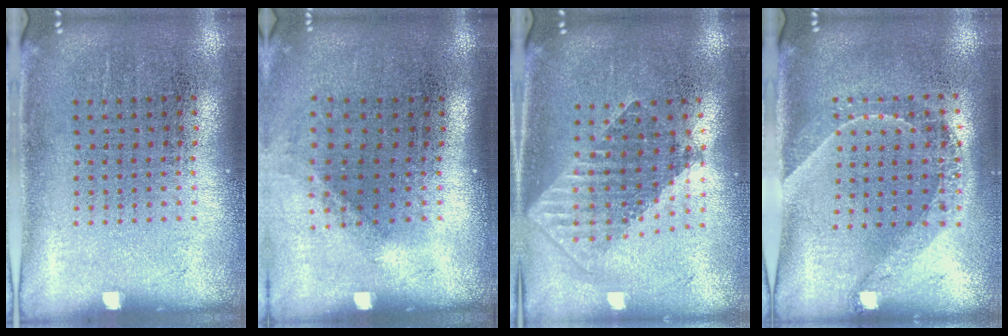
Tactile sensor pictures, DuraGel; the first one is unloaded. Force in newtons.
{"total": 1.3, "press": 0.9, "slide": 0.9}
{"total": 1.8, "press": 1.4, "slide": 1.1}
{"total": 1.6, "press": 1.3, "slide": 0.9}